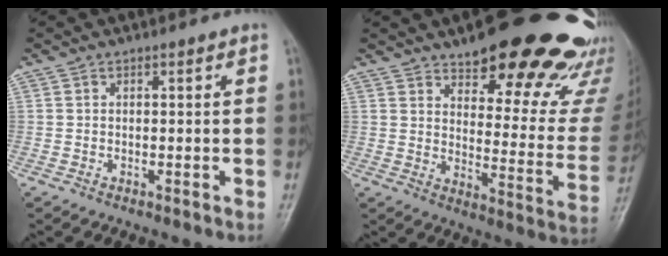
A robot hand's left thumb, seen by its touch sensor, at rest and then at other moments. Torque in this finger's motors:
{"motor_torque": [0.45, 0.24, 1.33, -1.39, 0.05]}